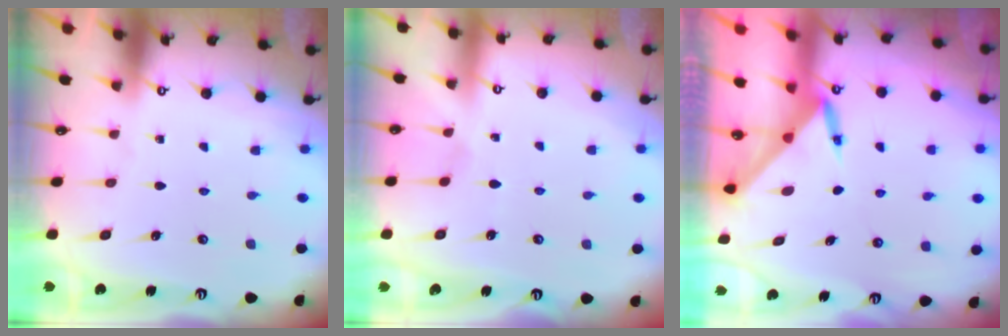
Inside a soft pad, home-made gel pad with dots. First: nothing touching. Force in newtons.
{"total": 2.2, "press": 2.1, "slide": 0.4}
{"total": 3.6, "press": 3.6, "slide": 0.3}